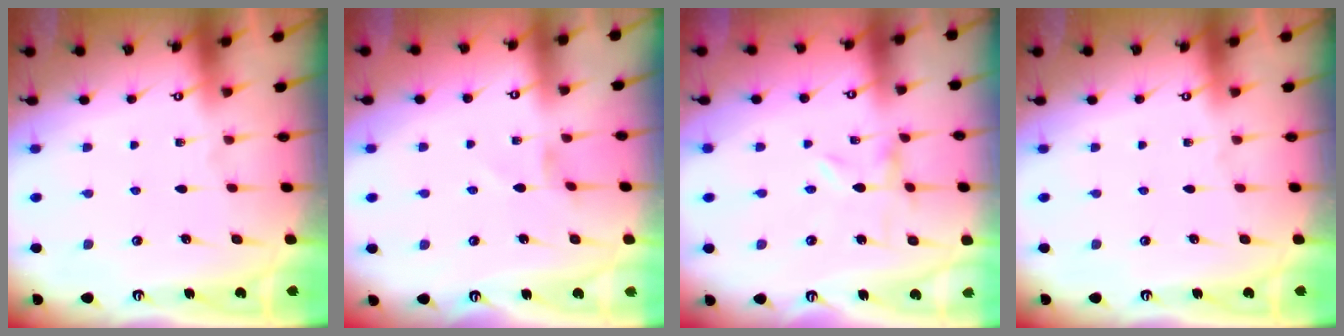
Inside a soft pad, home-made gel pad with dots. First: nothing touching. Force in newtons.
{"total": 1.0, "press": 1.0, "slide": 0.2}
{"total": 0.0}
{"total": 0.0}